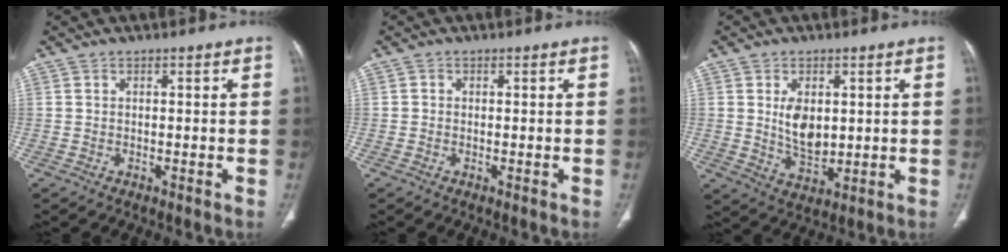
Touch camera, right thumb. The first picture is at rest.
{"total": 0.5, "force": [-0.1, 0.5, 0.2], "torque": [-0.003, 0.001, -0.004]}
{"total": 7.3, "force": [1.3, 4.5, 5.6], "torque": [-0.077, -0.017, 0.032]}